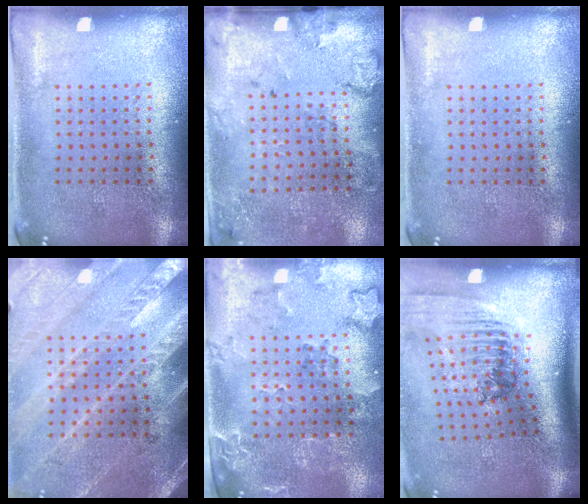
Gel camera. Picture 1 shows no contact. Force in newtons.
{"total": 2.0, "press": 1.5, "slide": 1.2}
{"total": 0.0}
{"total": 2.9, "press": 2.6, "slide": 1.1}
{"total": 1.9, "press": 1.7, "slide": 0.8}
{"total": 2.3, "press": 1.6, "slide": 1.6}